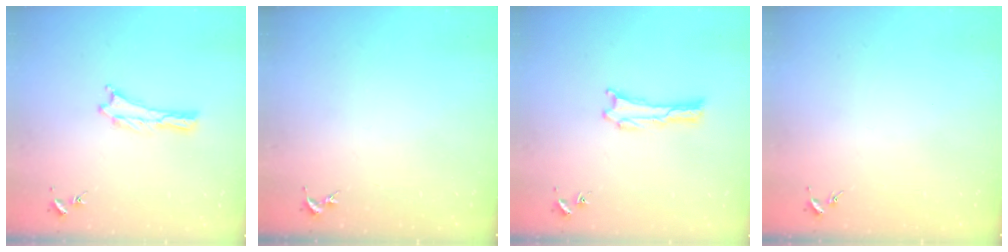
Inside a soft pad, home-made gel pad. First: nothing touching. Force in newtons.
{"total": 0.0}
{"total": 0.0}
{"total": 0.0}